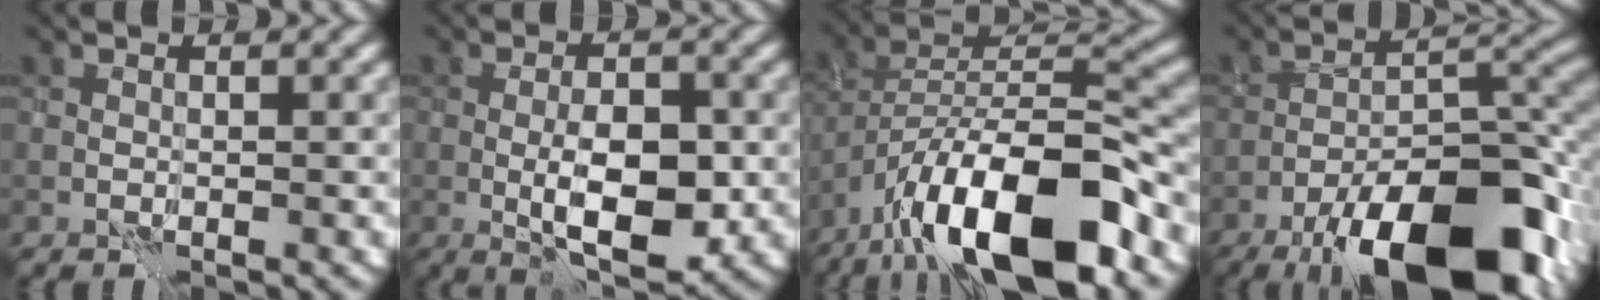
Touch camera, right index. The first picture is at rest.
{"total": 6.4, "force": [-1.2, 2.6, 5.7], "torque": [-0.091, -0.002, -0.019]}
{"total": 13.7, "force": [-8.7, 4.6, 9.5], "torque": [-0.157, 0.006, -0.159]}
{"total": 14.5, "force": [-9.2, 4.9, 10.1], "torque": [-0.166, 0.001, -0.156]}